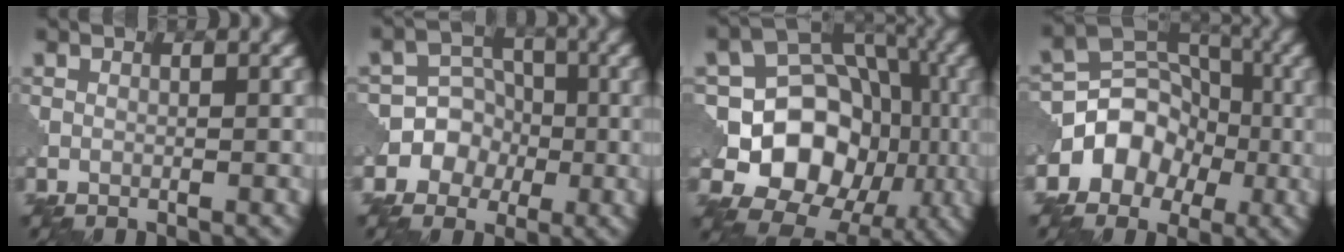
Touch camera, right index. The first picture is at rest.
{"total": 6.4, "force": [-1.9, 6.0, 1.4], "torque": [-0.006, 0.024, -0.057]}
{"total": 11.5, "force": [-2.4, 9.0, 6.9], "torque": [-0.100, 0.001, -0.051]}
{"total": 5.7, "force": [-2.0, 4.7, 2.6], "torque": [-0.022, 0.015, -0.047]}